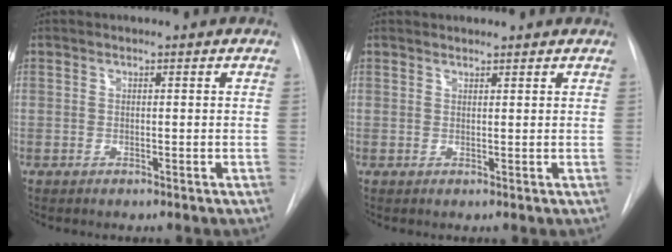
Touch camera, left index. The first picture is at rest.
{"total": 2.1, "force": [2.0, 0.4, 0.4], "torque": [-0.009, 0.020, 0.028]}